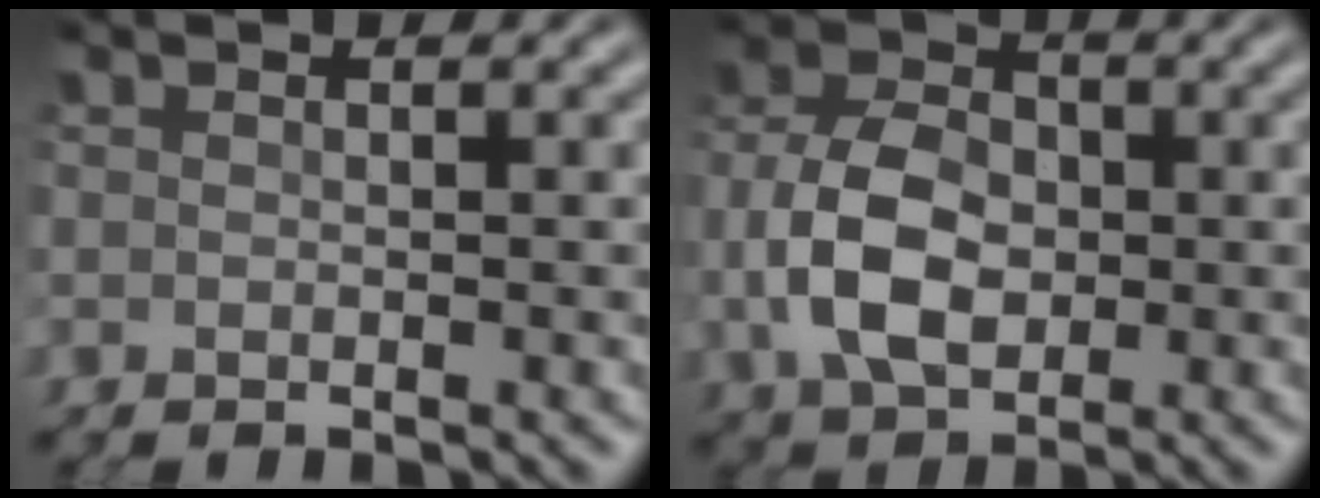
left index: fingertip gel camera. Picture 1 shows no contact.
{"total": 6.6, "force": [-0.9, 4.4, 4.8], "torque": [-0.102, 0.011, -0.023]}